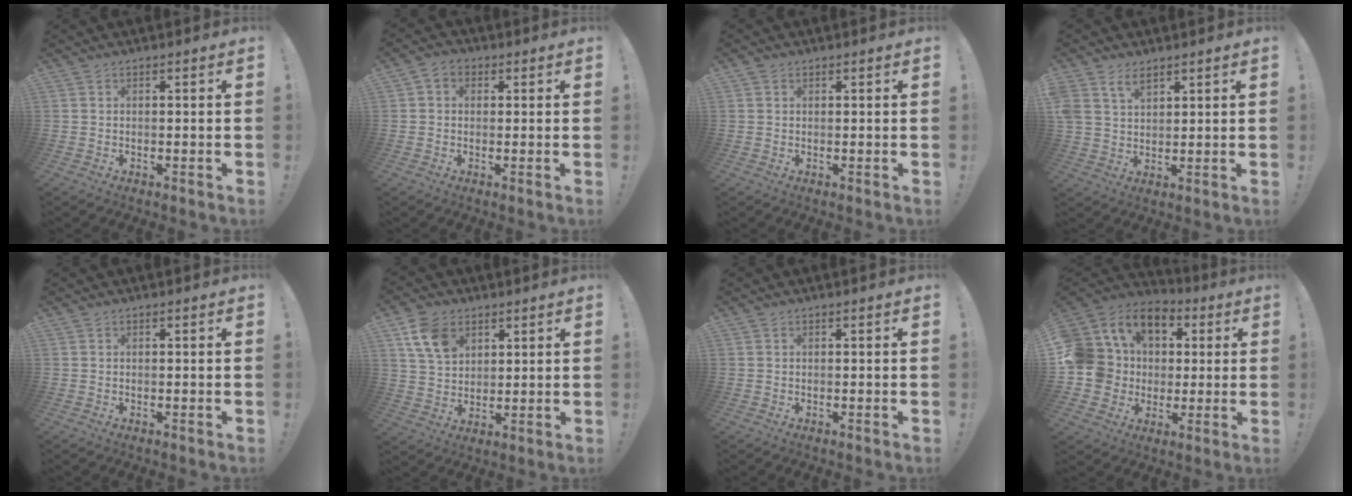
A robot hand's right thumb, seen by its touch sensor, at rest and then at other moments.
{"total": 3.6, "force": [0.6, 2.8, 2.2], "torque": [-0.035, 0.005, 0.011]}
{"total": 0.6, "force": [0.4, 0.4, 0.1], "torque": [-0.003, 0.000, 0.007]}
{"total": 6.0, "force": [4.0, 3.5, 2.8], "torque": [-0.052, -0.014, 0.079]}
{"total": 0.0}
{"total": 11.0, "force": [5.5, 7.5, 5.7], "torque": [-0.100, -0.013, 0.111]}
{"total": 0.0}
{"total": 13.6, "force": [2.2, 12.5, 4.9], "torque": [-0.095, -0.009, 0.061]}